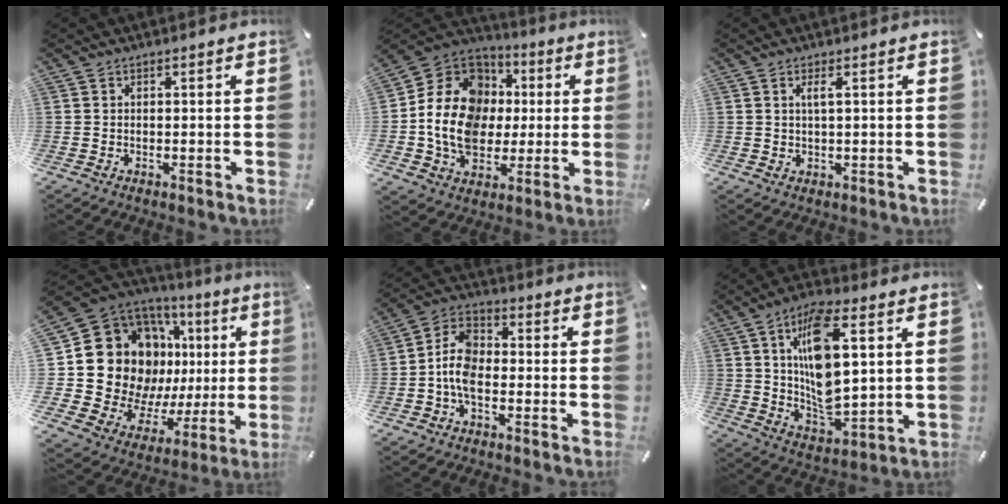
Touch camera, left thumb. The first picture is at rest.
{"total": 17.7, "force": [-0.5, 14.9, 9.6], "torque": [-0.202, 0.013, -0.003]}
{"total": 2.5, "force": [1.0, 0.7, 2.2], "torque": [-0.046, 0.003, 0.015]}
{"total": 23.7, "force": [5.3, 18.1, 14.3], "torque": [-0.260, -0.056, 0.131]}
{"total": 8.3, "force": [-2.6, 5.1, 6.0], "torque": [-0.125, 0.015, -0.046]}
{"total": 15.8, "force": [5.1, 7.2, 13.1], "torque": [-0.254, -0.017, 0.082]}